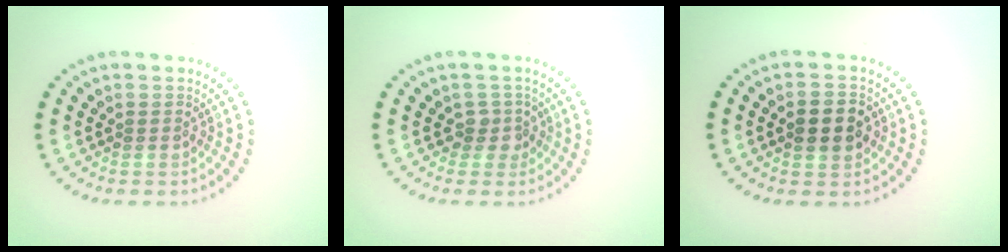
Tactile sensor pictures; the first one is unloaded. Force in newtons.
{"total": 1.7, "press": 1.3, "slide": 1.2}
{"total": 4.1, "press": 4.1, "slide": 0.3}